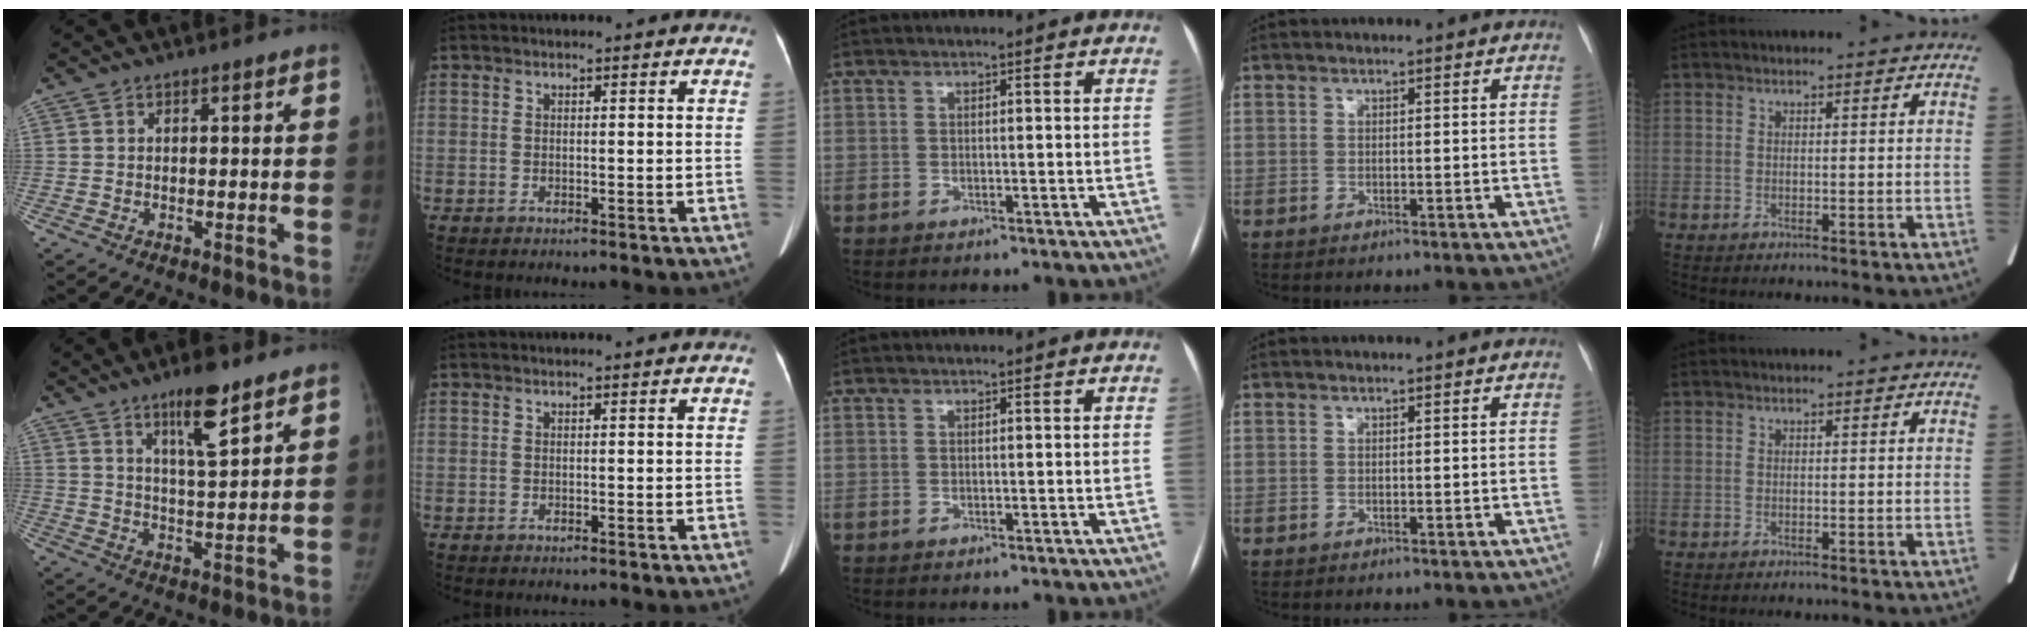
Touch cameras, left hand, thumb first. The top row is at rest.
{"thumb": {"total": 9.4, "force": [6.1, 2.0, 6.9], "torque": [-0.106, -0.038, 0.104]}, "index": {"total": 0.9, "force": [0.9, -0.1, 0.3], "torque": [-0.008, 0.003, 0.015]}}